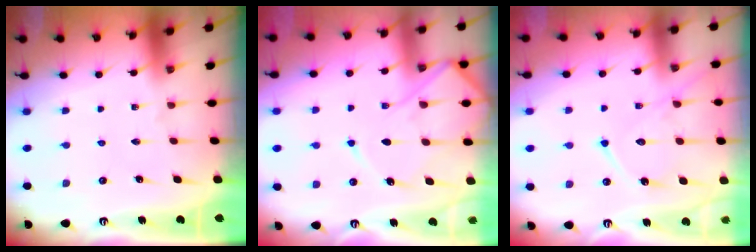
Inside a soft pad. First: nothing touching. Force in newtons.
{"total": 11.0, "press": 10.9, "slide": 1.2}
{"total": 12.3, "press": 12.2, "slide": 1.2}